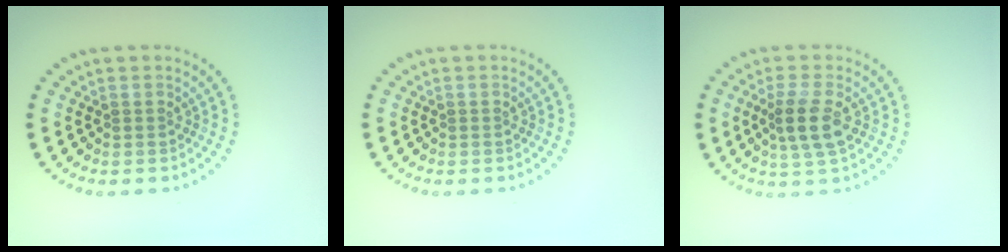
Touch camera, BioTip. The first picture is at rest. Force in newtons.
{"total": 0.0}
{"total": 3.6, "press": 3.3, "slide": 1.4}